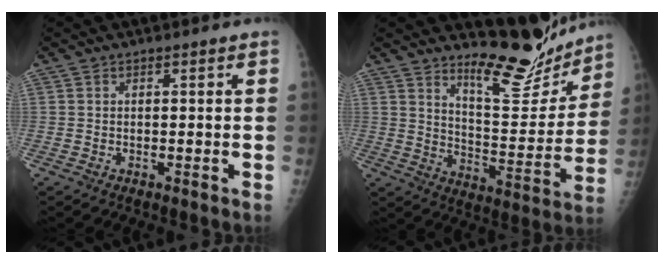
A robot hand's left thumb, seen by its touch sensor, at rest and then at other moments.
{"total": 14.4, "force": [12.9, 3.6, 5.2], "torque": [-0.041, -0.117, 0.200]}